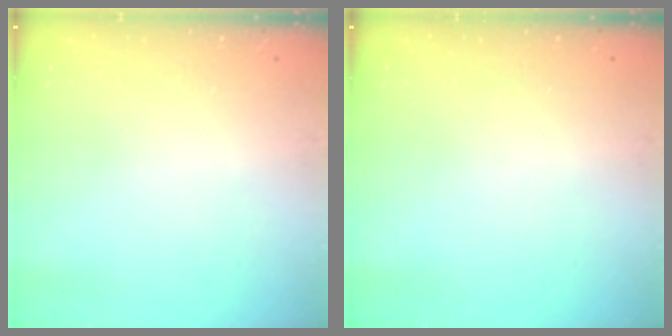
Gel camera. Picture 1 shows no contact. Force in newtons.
{"total": 0.0}